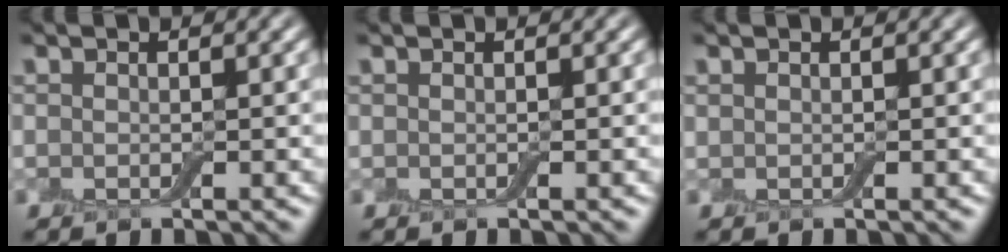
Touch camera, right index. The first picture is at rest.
{"total": 0.0}
{"total": 0.0}